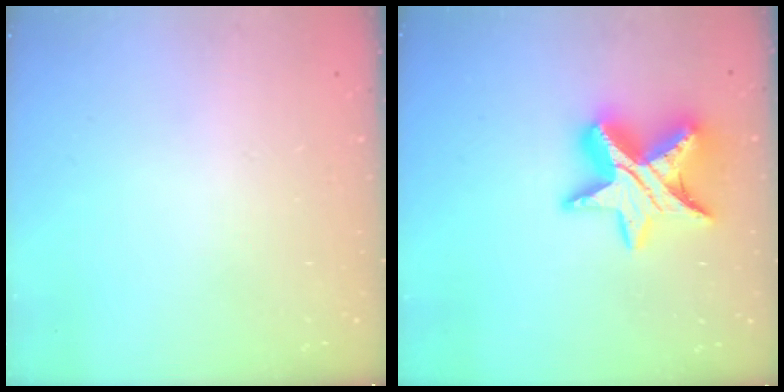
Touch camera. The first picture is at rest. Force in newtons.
{"total": 16.0, "press": 15.9, "slide": 1.0}